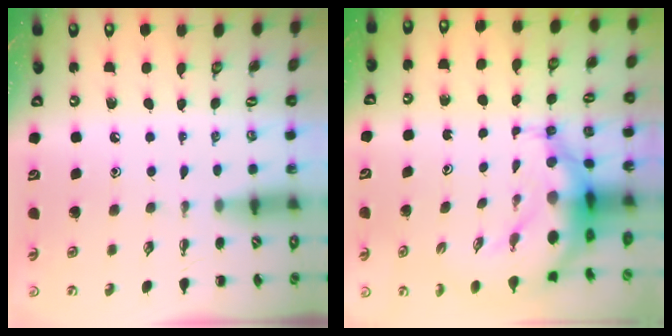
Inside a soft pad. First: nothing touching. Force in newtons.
{"total": 10.3, "press": 10.0, "slide": 2.7}